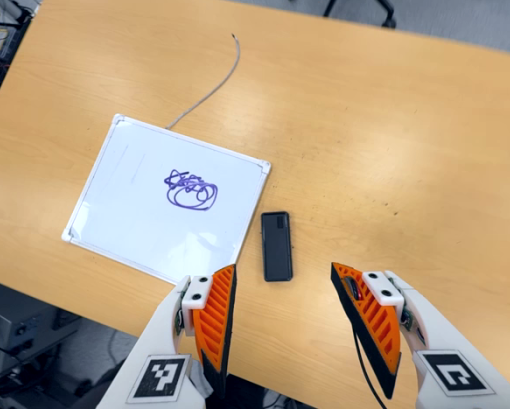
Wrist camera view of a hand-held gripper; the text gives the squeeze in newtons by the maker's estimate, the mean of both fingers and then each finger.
{"total": 0.0}